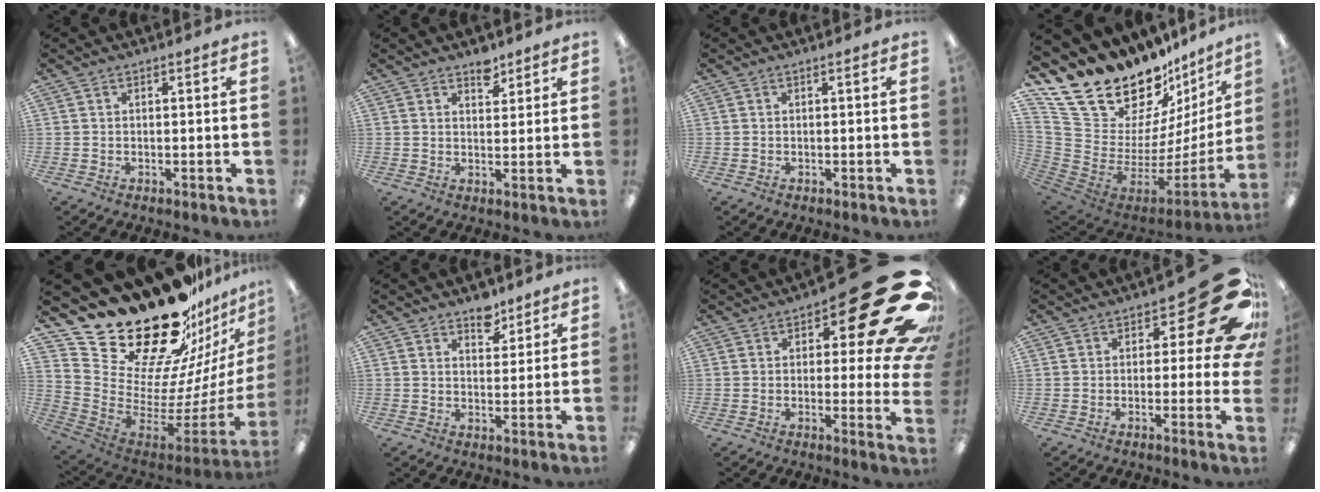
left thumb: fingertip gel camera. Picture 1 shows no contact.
{"total": 3.7, "force": [3.0, 1.8, 1.4], "torque": [0.001, -0.020, 0.049]}
{"total": 0.7, "force": [0.2, 0.2, 0.6], "torque": [-0.014, 0.002, 0.004]}
{"total": 24.8, "force": [20.1, 10.7, 9.9], "torque": [-0.177, -0.162, 0.388]}
{"total": 31.7, "force": [23.9, 14.2, 15.2], "torque": [-0.245, -0.208, 0.463]}
{"total": 5.6, "force": [4.3, 3.1, 1.8], "torque": [0.000, -0.029, 0.071]}
{"total": 23.7, "force": [11.1, 9.0, 19.0], "torque": [-0.217, -0.075, 0.186]}
{"total": 17.1, "force": [8.2, 6.3, 13.6], "torque": [-0.170, -0.055, 0.135]}